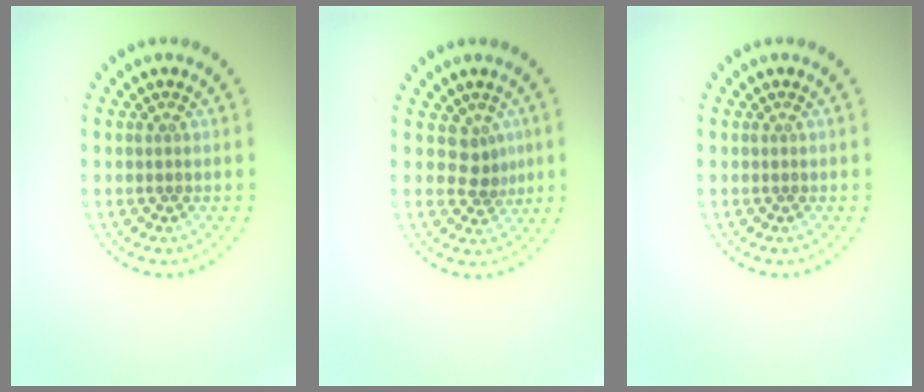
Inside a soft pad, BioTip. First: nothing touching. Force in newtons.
{"total": 2.1, "press": 1.5, "slide": 1.5}
{"total": 0.0}